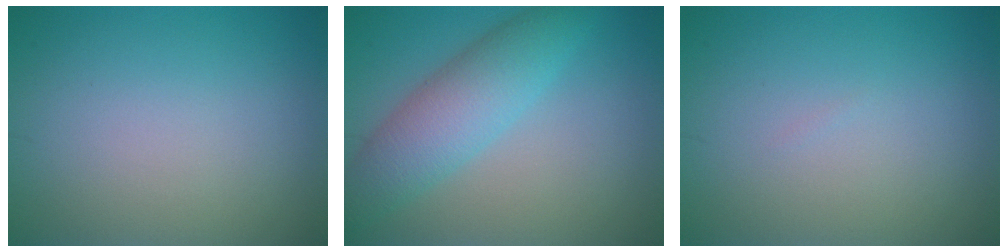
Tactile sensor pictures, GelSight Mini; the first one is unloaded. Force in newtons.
{"total": 5.3, "press": 5.3, "slide": 0.2}
{"total": 0.0}